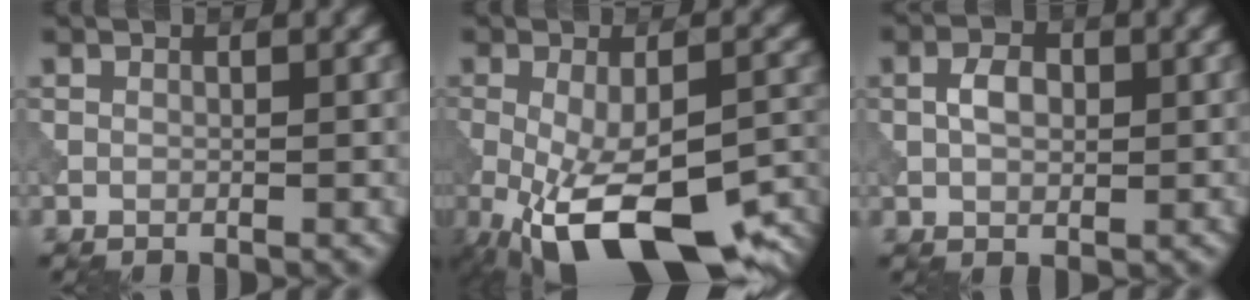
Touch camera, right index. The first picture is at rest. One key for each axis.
{"total": 14.1, "fx": -6.6, "fy": 5.1, "fz": 11.3, "tx": -0.201, "ty": -0.037, "tz": -0.098}
{"total": 2.7, "fx": 0.1, "fy": 1.8, "fz": 2.0, "tx": -0.039, "ty": 0.005, "tz": 0.002}